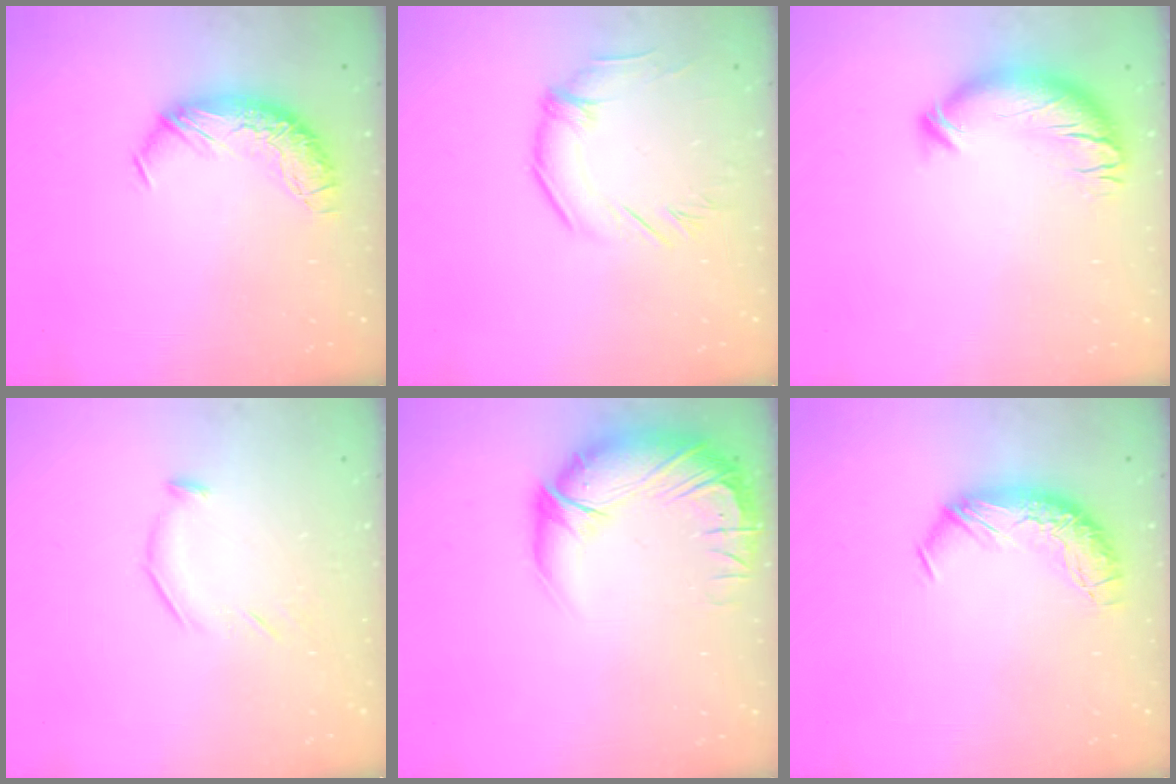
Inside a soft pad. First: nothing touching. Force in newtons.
{"total": 1.5, "press": 1.4, "slide": 0.4}
{"total": 3.7, "press": 2.9, "slide": 2.3}
{"total": 6.3, "press": 6.2, "slide": 0.5}
{"total": 3.7, "press": 1.1, "slide": 3.5}
{"total": 0.0}